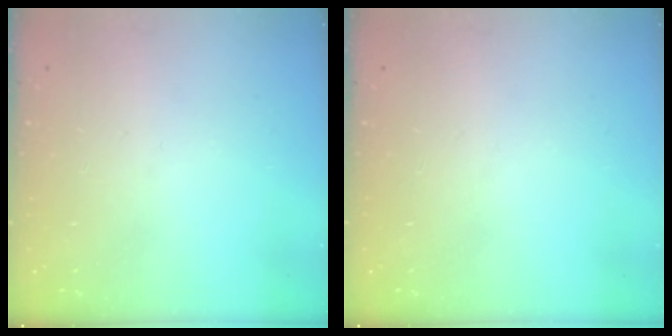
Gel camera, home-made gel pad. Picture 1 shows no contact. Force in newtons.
{"total": 0.0}